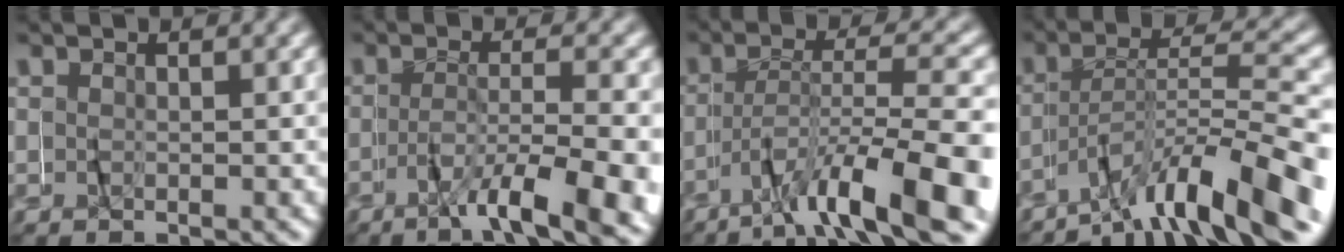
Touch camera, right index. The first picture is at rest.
{"total": 8.5, "force": [-5.6, 1.1, 6.3], "torque": [-0.094, -0.019, -0.085]}
{"total": 8.2, "force": [-5.7, 0.0, 5.9], "torque": [-0.100, -0.007, -0.086]}
{"total": 8.2, "force": [-6.6, -0.2, 4.9], "torque": [-0.086, 0.001, -0.106]}